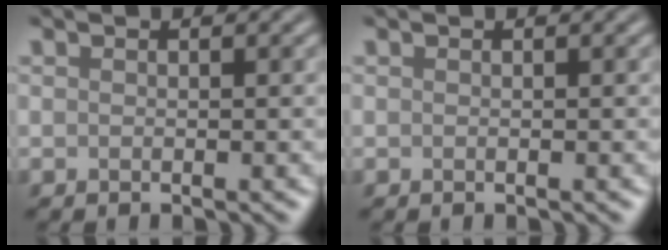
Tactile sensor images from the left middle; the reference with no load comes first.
{"total": 0.0}